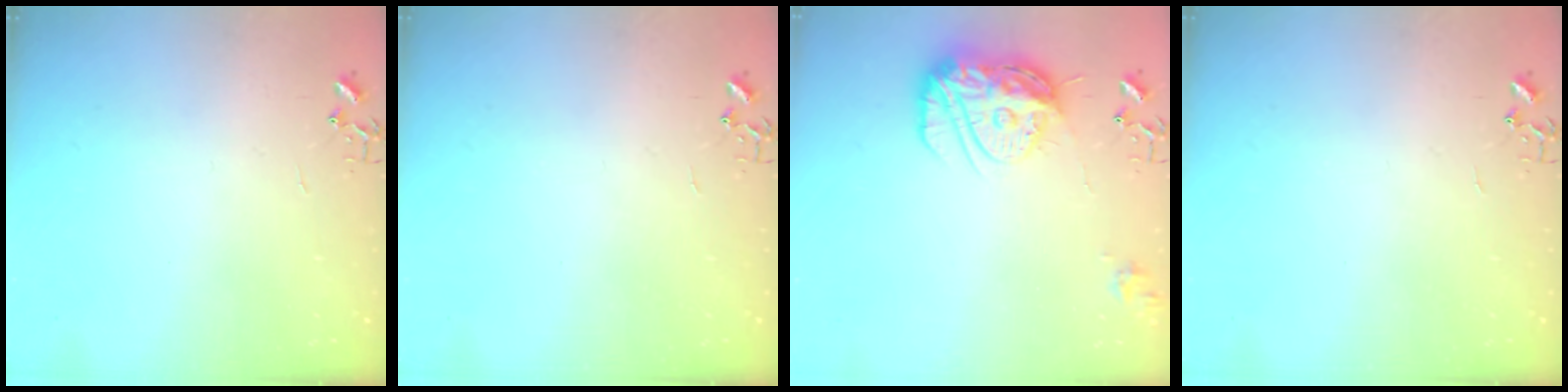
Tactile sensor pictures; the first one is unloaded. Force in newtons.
{"total": 0.0}
{"total": 15.4, "press": 15.3, "slide": 1.4}
{"total": 0.0}